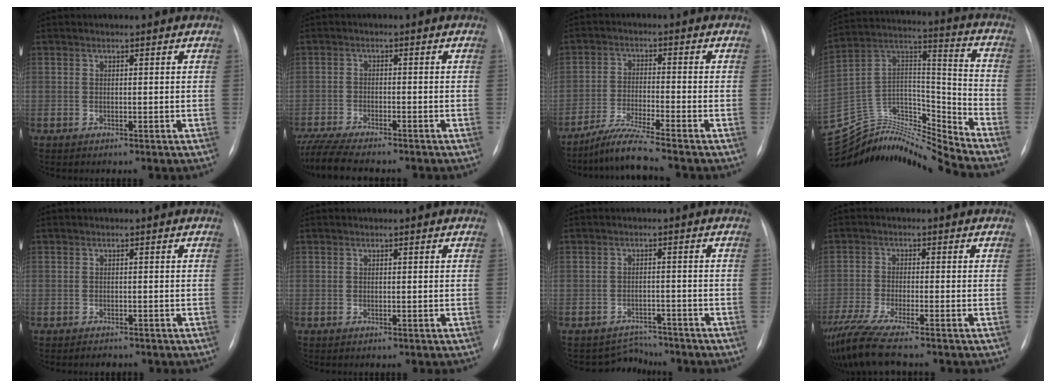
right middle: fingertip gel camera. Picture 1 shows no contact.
{"total": 11.2, "force": [-9.7, 1.8, 5.3], "torque": [-0.095, -0.017, -0.154]}
{"total": 6.1, "force": [-5.2, -1.7, 2.6], "torque": [-0.055, -0.031, -0.102]}
{"total": 18.9, "force": [-18.7, -0.1, 2.6], "torque": [-0.041, 0.072, -0.322]}
{"total": 1.2, "force": [-1.1, 0.4, 0.2], "torque": [-0.008, -0.002, -0.013]}
{"total": 0.0}
{"total": 3.7, "force": [-3.4, 0.9, -1.2], "torque": [0.015, 0.014, -0.048]}
{"total": 9.5, "force": [-8.0, -0.3, 5.2], "torque": [-0.097, -0.029, -0.137]}